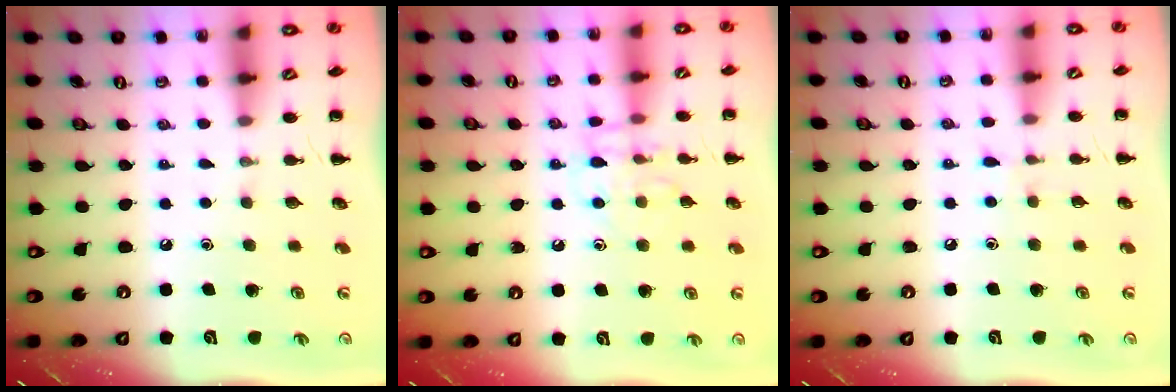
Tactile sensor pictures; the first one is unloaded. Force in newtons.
{"total": 8.7, "press": 8.7, "slide": 0.5}
{"total": 3.7, "press": 3.4, "slide": 1.5}